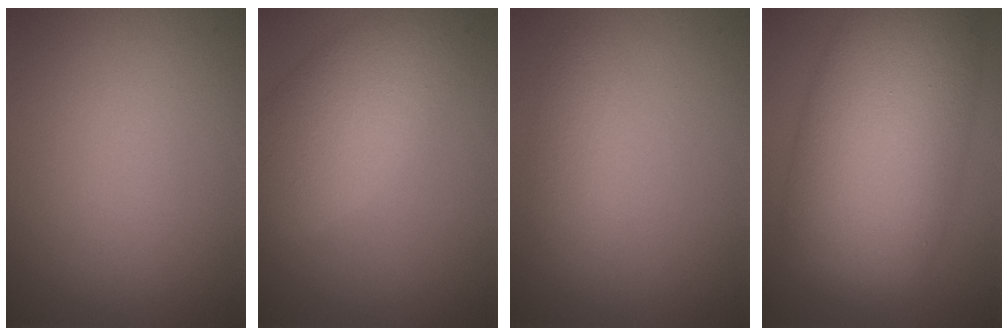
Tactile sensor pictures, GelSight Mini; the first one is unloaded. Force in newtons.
{"total": 6.4, "press": 6.4, "slide": 0.6}
{"total": 2.2, "press": 2.2, "slide": 0.1}
{"total": 12.8, "press": 12.8, "slide": 0.5}